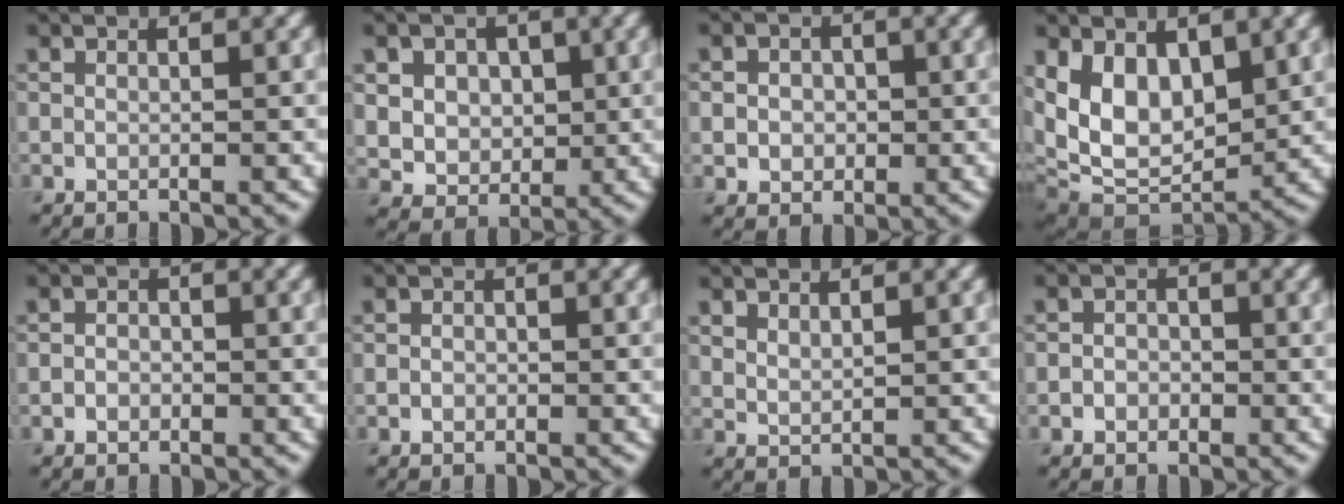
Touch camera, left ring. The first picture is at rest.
{"total": 6.0, "force": [1.7, 4.9, 3.0], "torque": [-0.056, 0.012, 0.030]}
{"total": 2.9, "force": [0.0, 2.4, 1.6], "torque": [-0.024, 0.002, -0.010]}
{"total": 8.5, "force": [1.8, 5.1, 6.6], "torque": [-0.111, -0.011, 0.030]}
{"total": 1.2, "force": [-0.5, 1.0, 0.6], "torque": [-0.004, 0.000, -0.014]}
{"total": 0.9, "force": [-0.3, 0.7, 0.5], "torque": [-0.008, 0.000, -0.008]}
{"total": 1.3, "force": [1.0, 0.4, 0.6], "torque": [-0.016, -0.003, 0.024]}
{"total": 1.7, "force": [-0.6, 1.4, 0.7], "torque": [0.002, 0.002, -0.017]}